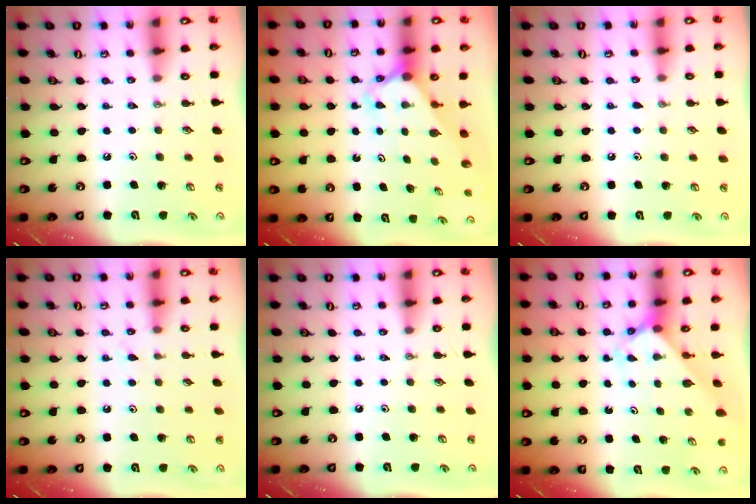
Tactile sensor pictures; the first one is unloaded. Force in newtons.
{"total": 2.5, "press": 2.5, "slide": 0.1}
{"total": 2.7, "press": 2.7, "slide": 0.4}
{"total": 6.2, "press": 6.2, "slide": 0.6}
{"total": 0.0}
{"total": 2.5, "press": 2.5, "slide": 0.2}